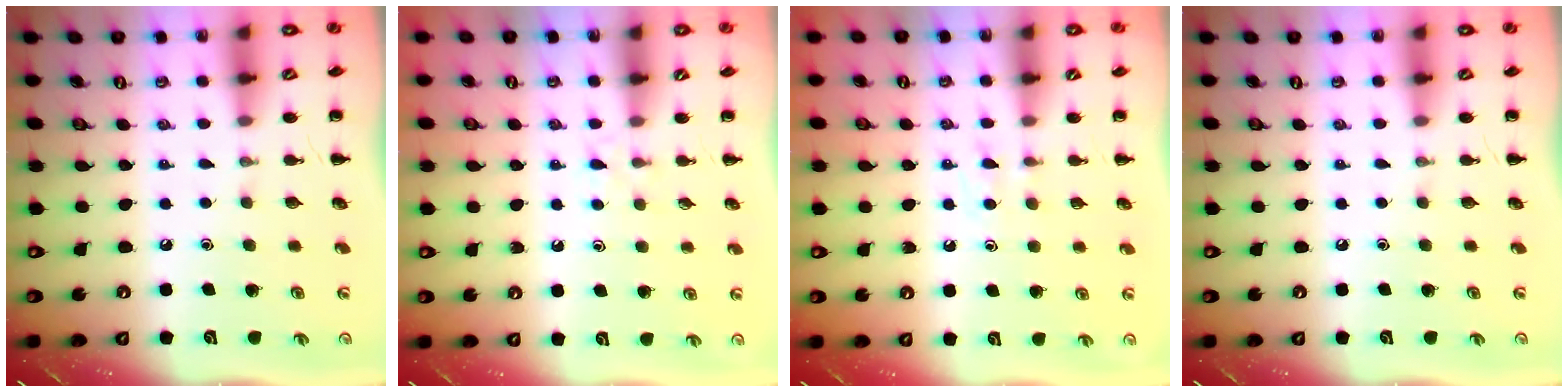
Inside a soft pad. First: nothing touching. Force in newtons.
{"total": 3.6, "press": 3.4, "slide": 1.3}
{"total": 3.6, "press": 3.3, "slide": 1.4}
{"total": 0.0}